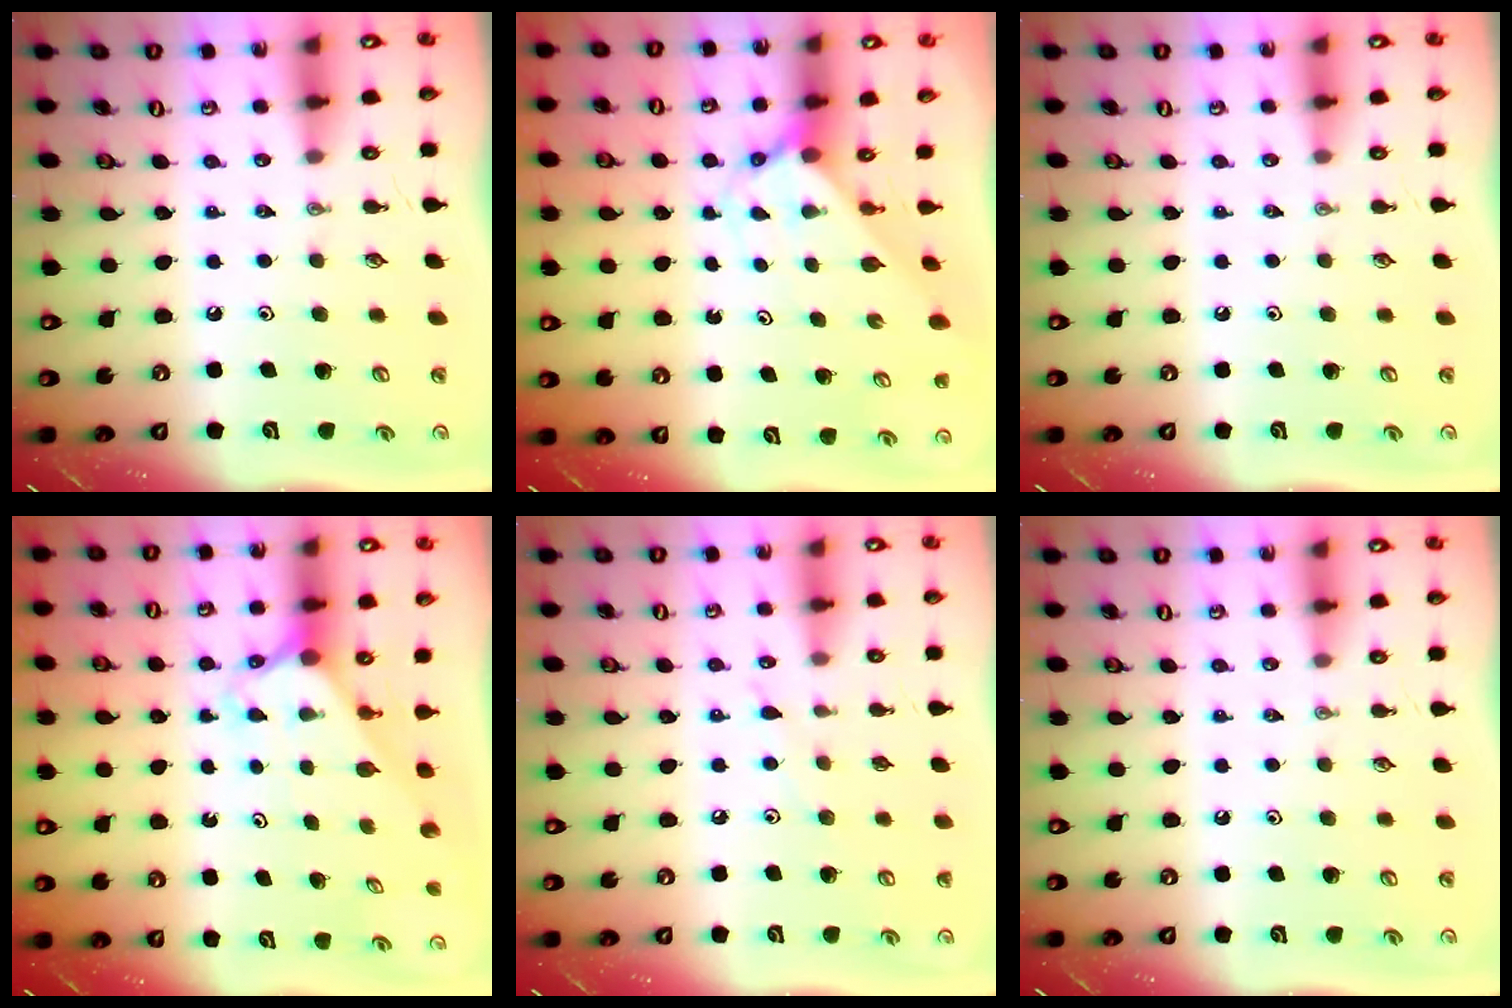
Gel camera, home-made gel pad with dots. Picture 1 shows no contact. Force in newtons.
{"total": 2.3, "press": 2.3, "slide": 0.2}
{"total": 0.0}
{"total": 2.4, "press": 2.4, "slide": 0.2}
{"total": 4.9, "press": 4.9, "slide": 0.5}
{"total": 0.0}